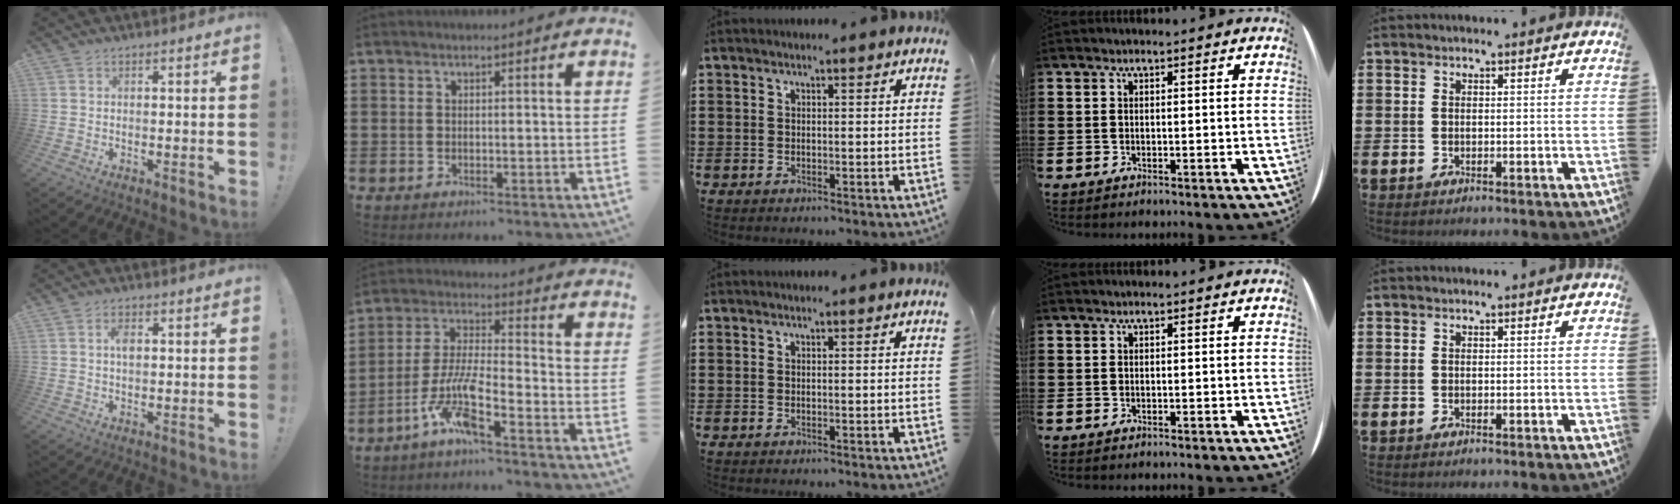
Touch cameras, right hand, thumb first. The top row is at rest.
{"thumb": {"total": 2.9, "force": [0.5, 1.7, 2.3], "torque": [-0.039, 0.003, 0.005]}, "index": {"total": 8.9, "force": [-6.0, 1.1, 6.4], "torque": [-0.155, -0.013, -0.120]}}